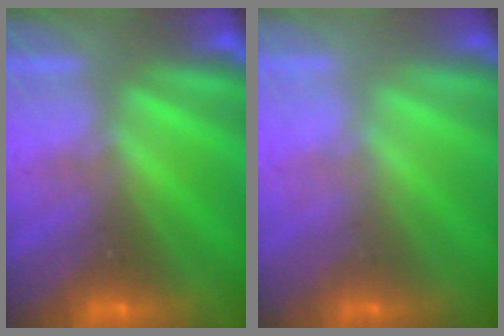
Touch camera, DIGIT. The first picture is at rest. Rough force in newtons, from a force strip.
{"total": 2.2}